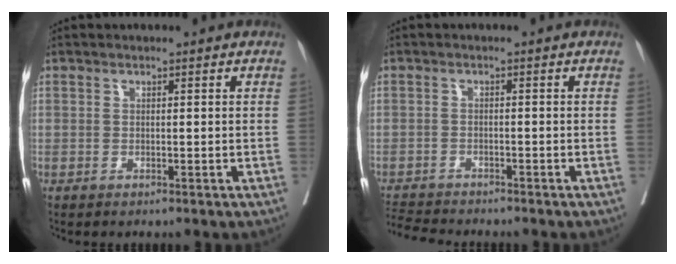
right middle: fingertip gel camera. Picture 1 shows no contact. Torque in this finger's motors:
{"motor_torque": [0.32, -0.38, 0.01, 0.00]}